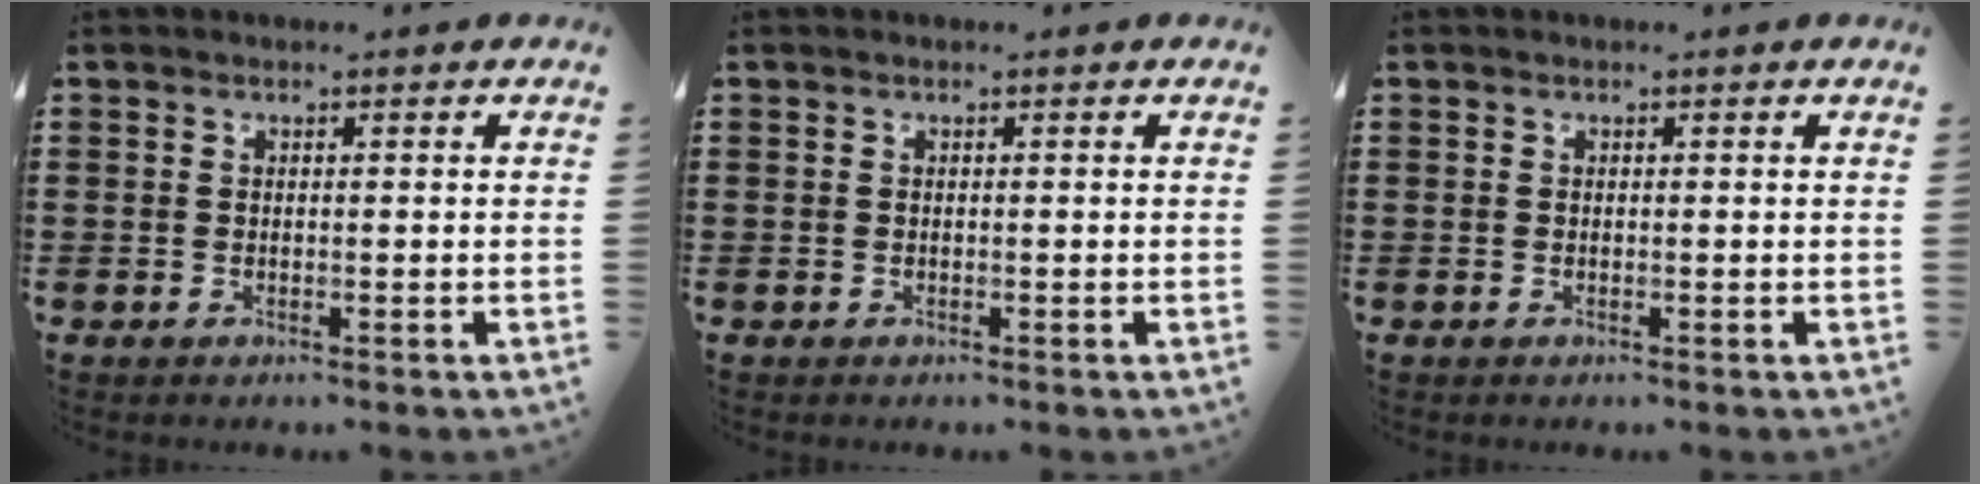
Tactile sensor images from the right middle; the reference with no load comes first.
{"total": 0.0}
{"total": 0.0}